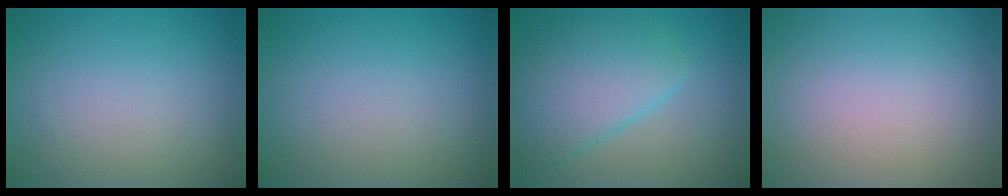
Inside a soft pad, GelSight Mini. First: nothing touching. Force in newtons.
{"total": 0.0}
{"total": 6.1, "press": 6.1, "slide": 0.1}
{"total": 0.5, "press": 0.5, "slide": 0.0}